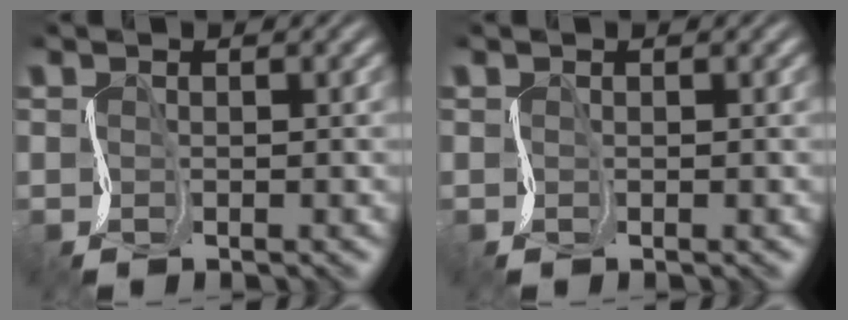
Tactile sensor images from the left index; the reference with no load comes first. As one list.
[{"total": 0.0}]